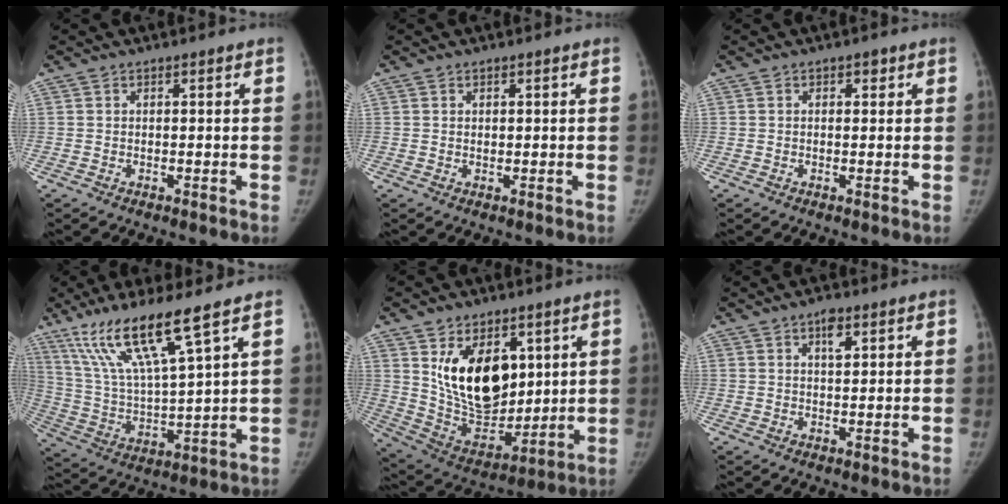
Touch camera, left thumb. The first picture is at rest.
{"total": 0.9, "force": [0.3, 0.6, 0.5], "torque": [-0.001, -0.002, 0.007]}
{"total": 1.4, "force": [0.6, 0.9, 0.8], "torque": [0.003, 0.000, 0.006]}
{"total": 16.0, "force": [10.3, 1.6, 12.2], "torque": [-0.237, -0.045, 0.207]}
{"total": 18.8, "force": [5.8, 11.7, 13.5], "torque": [-0.170, -0.040, 0.127]}
{"total": 3.3, "force": [1.7, 1.5, 2.4], "torque": [-0.031, -0.003, 0.026]}